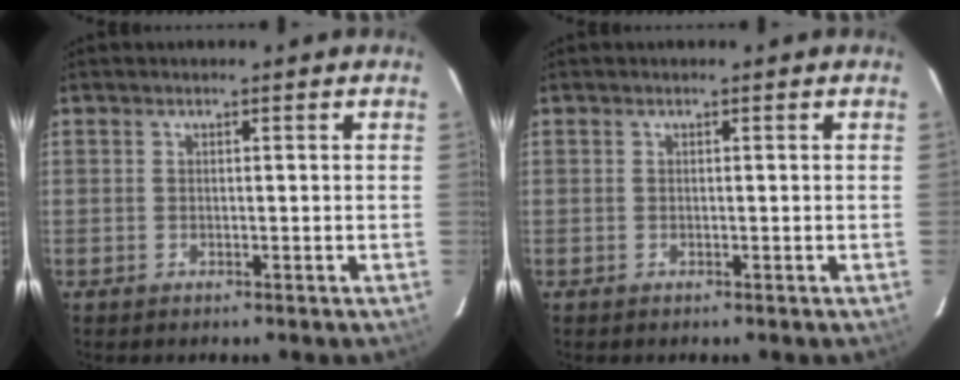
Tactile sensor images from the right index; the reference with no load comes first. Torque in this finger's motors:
{"motor_torque": [0.00, 0.00, 0.00, 0.00]}